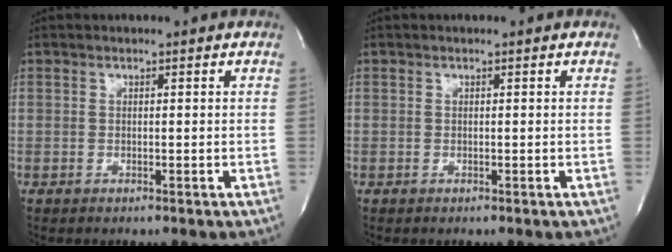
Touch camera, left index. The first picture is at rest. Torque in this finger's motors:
{"motor_torque": [-0.03, 0.03, 0.00, 0.00]}